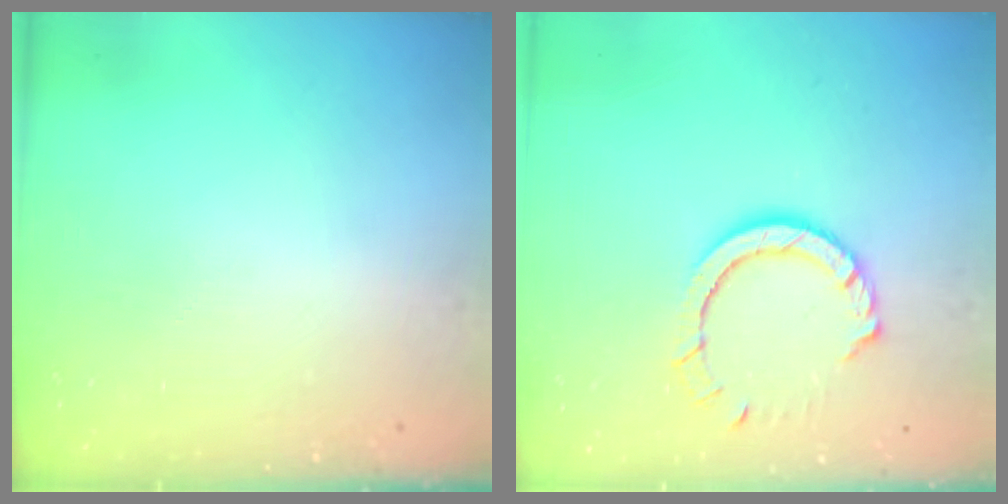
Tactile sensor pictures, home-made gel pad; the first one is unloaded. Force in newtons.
{"total": 8.8, "press": 8.7, "slide": 1.0}